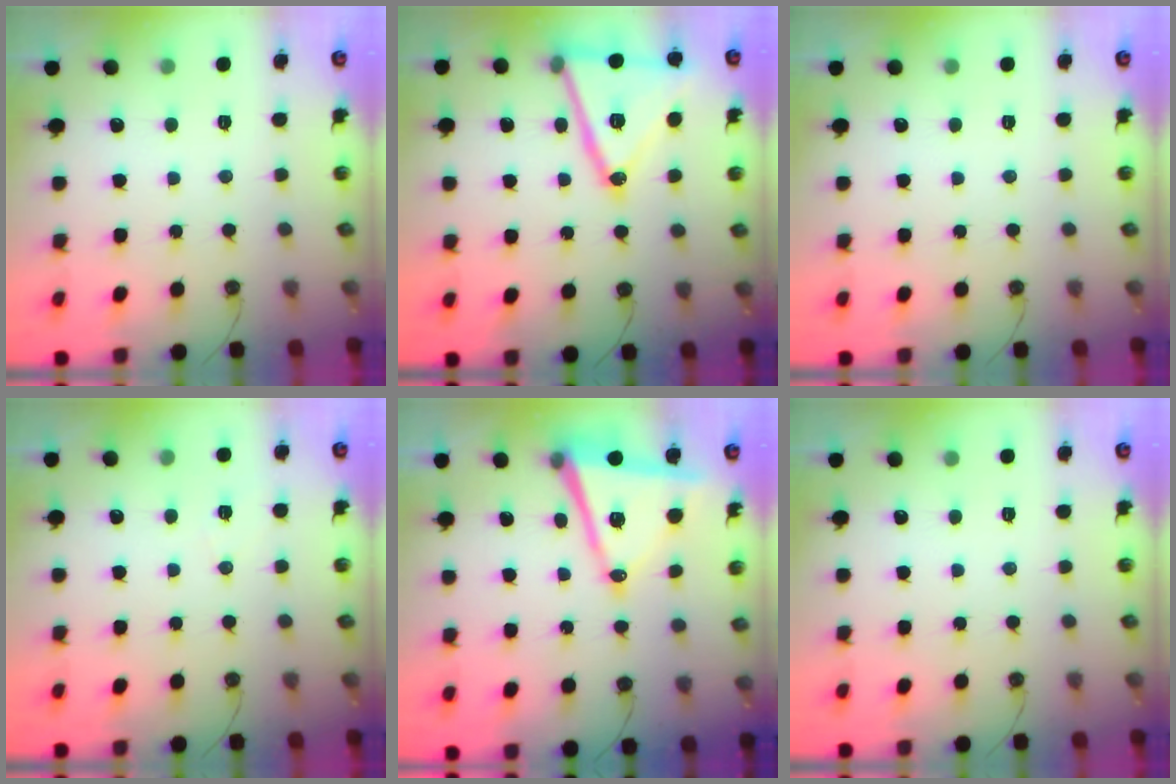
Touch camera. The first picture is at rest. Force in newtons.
{"total": 21.0, "press": 20.8, "slide": 3.4}
{"total": 0.0}
{"total": 4.1, "press": 3.5, "slide": 2.1}
{"total": 13.7, "press": 13.1, "slide": 3.9}
{"total": 0.0}